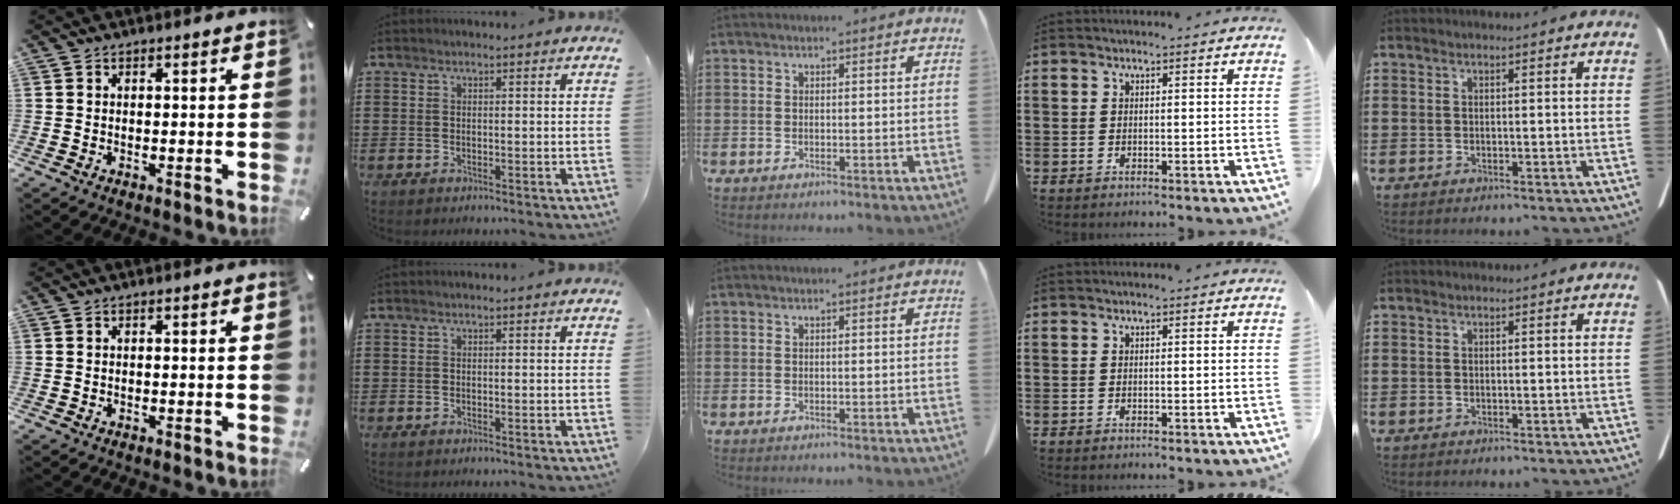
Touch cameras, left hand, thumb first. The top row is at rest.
{}